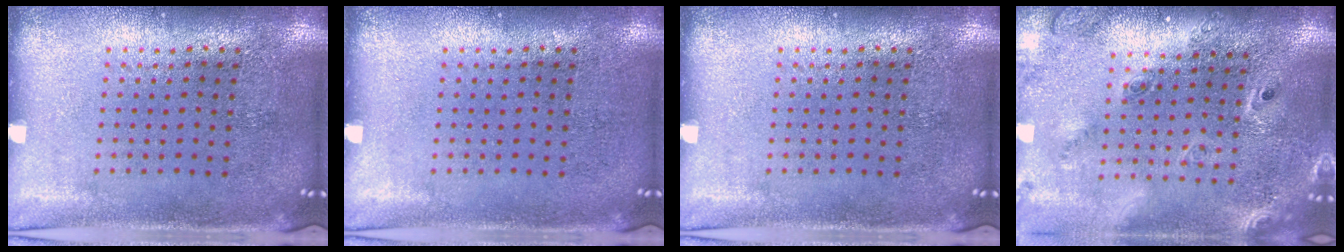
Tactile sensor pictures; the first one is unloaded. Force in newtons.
{"total": 0.0}
{"total": 0.0}
{"total": 2.3, "press": 1.7, "slide": 1.5}